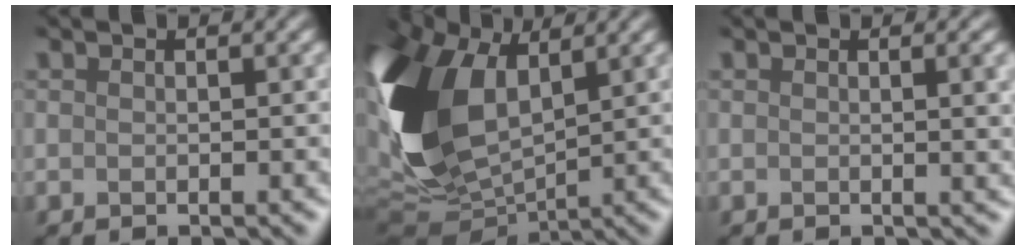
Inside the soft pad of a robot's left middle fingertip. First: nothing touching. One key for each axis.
{"total": 13.7, "fx": 3.1, "fy": 8.2, "fz": 10.5, "tx": -0.282, "ty": 0.008, "tz": 0.058}
{"total": 3.6, "fx": 0.6, "fy": 1.6, "fz": 3.2, "tx": -0.021, "ty": 0.015, "tz": -0.008}